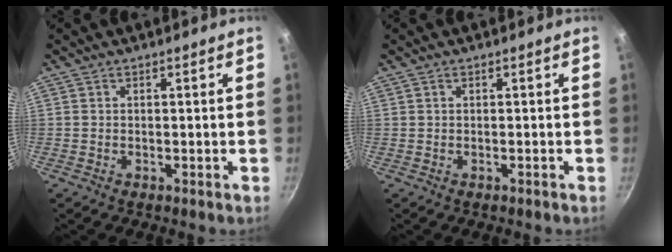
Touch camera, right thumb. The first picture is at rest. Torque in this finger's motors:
{"motor_torque": [-0.23, -0.47, 0.32, 0.03, -0.03]}